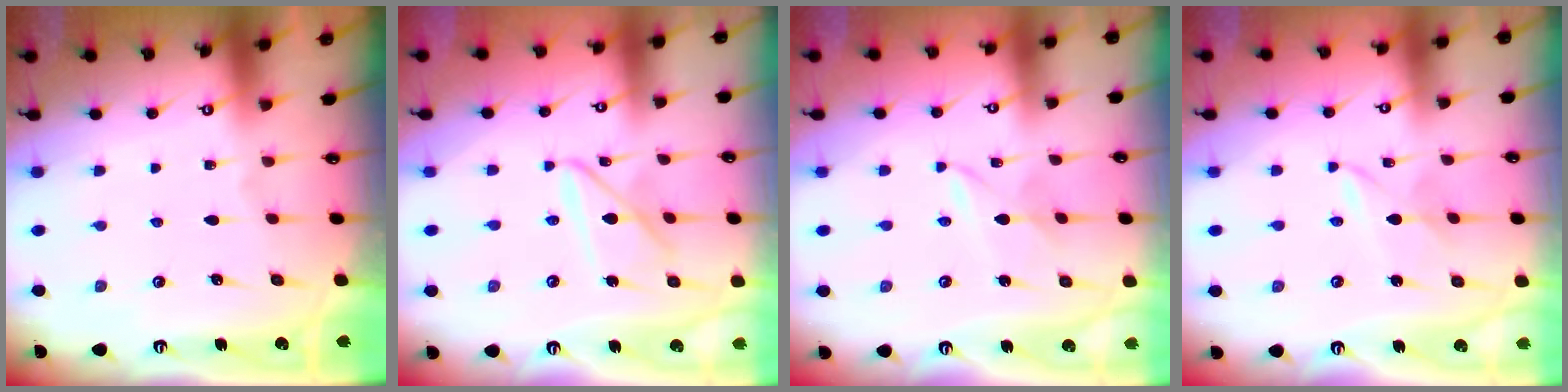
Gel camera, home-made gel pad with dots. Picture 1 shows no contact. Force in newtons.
{"total": 9.9, "press": 9.9, "slide": 0.8}
{"total": 1.9, "press": 1.9, "slide": 0.2}
{"total": 1.9, "press": 1.9, "slide": 0.2}